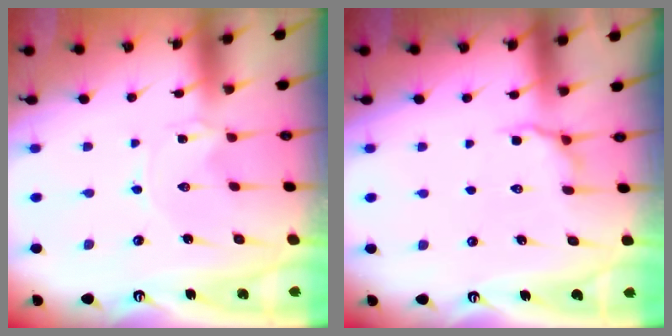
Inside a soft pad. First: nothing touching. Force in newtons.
{"total": 6.0, "press": 5.8, "slide": 1.6}